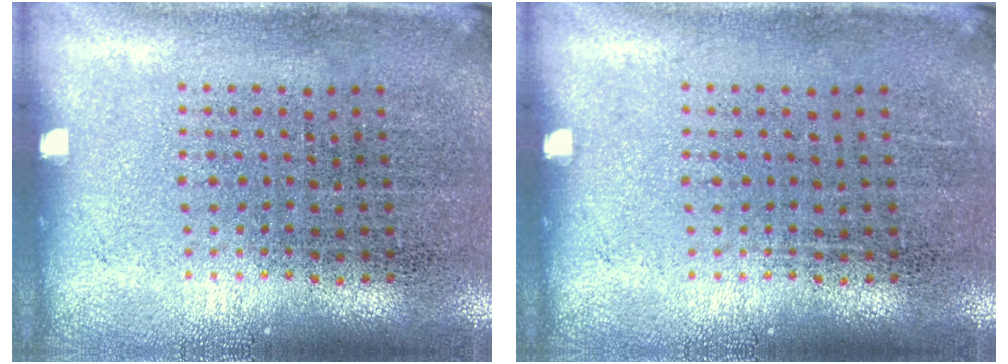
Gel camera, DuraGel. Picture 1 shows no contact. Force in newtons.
{"total": 0.0}